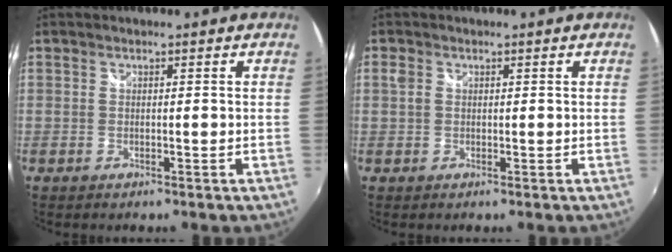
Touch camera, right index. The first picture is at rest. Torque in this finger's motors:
{"motor_torque": [0.00, 0.04, 0.05, 0.02]}